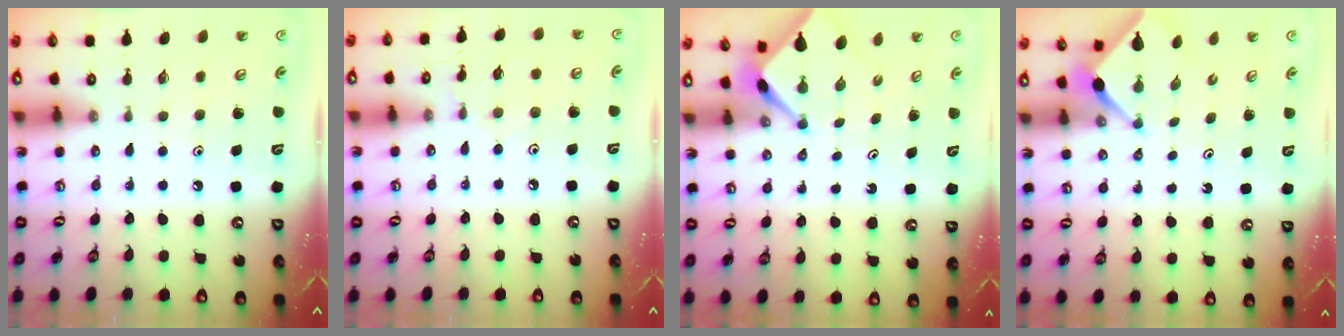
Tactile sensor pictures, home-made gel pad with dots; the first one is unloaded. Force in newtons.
{"total": 3.2, "press": 3.2, "slide": 0.4}
{"total": 2.5, "press": 2.5, "slide": 0.2}
{"total": 2.4, "press": 2.4, "slide": 0.3}